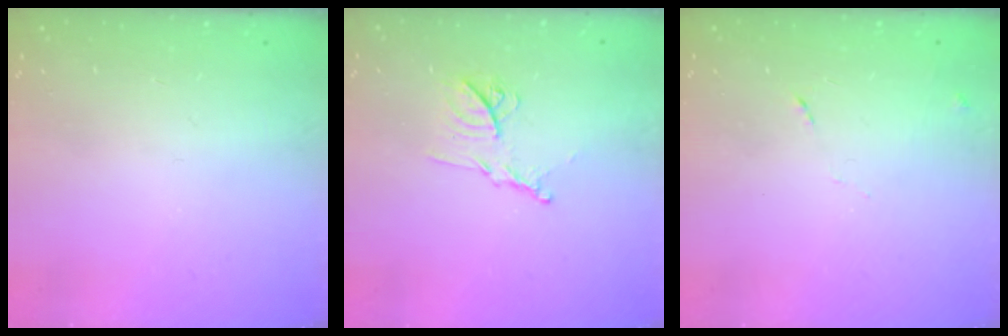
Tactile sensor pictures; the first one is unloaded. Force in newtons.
{"total": 11.0, "press": 11.0, "slide": 0.4}
{"total": 4.7, "press": 4.7, "slide": 0.6}